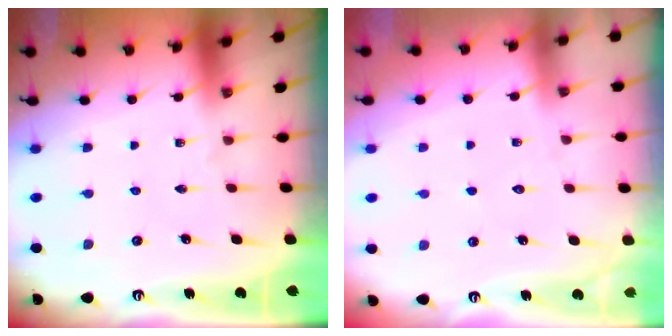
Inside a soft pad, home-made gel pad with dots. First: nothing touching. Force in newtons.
{"total": 4.1, "press": 4.1, "slide": 0.4}